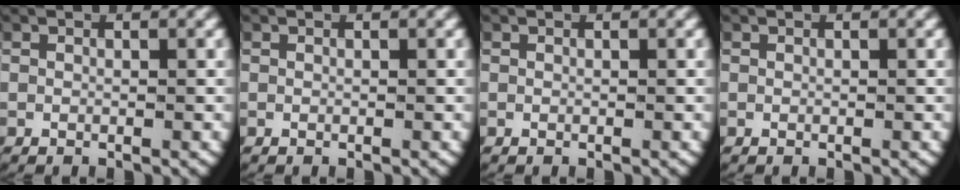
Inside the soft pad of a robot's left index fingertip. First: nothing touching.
{"total": 0.0}
{"total": 0.0}
{"total": 0.0}